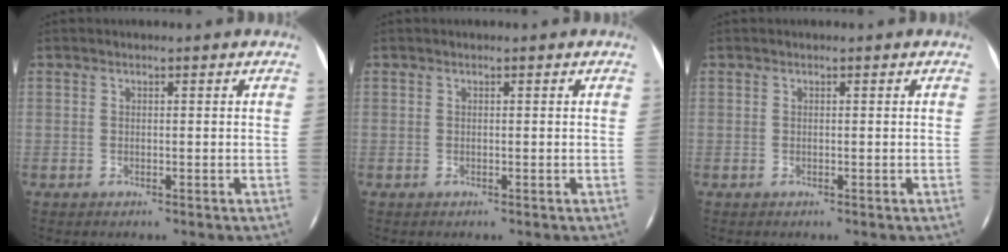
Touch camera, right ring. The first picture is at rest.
{"total": 0.0}
{"total": 0.0}